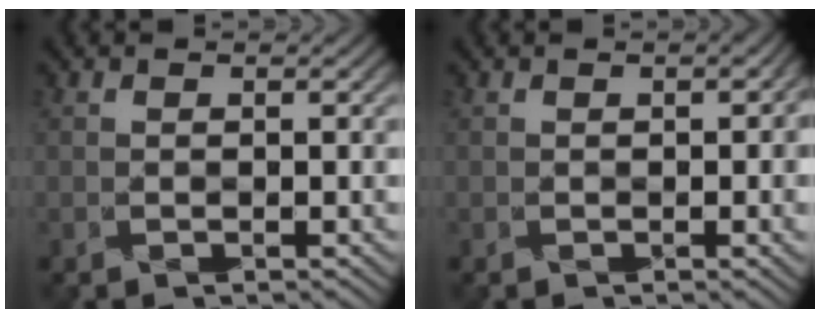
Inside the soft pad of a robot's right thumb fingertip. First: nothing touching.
{"total": 2.6, "force": [0.1, 0.9, 2.4], "torque": [-0.031, 0.001, 0.002]}